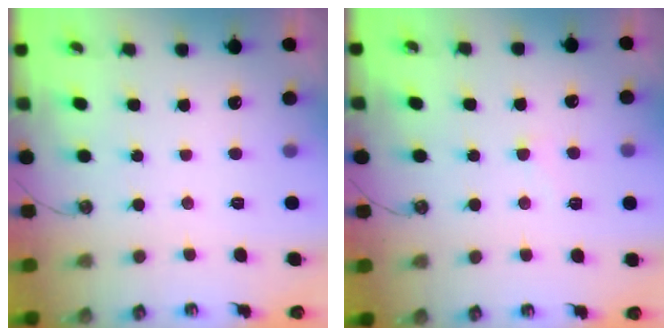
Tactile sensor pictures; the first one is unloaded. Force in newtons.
{"total": 4.9, "press": 4.9, "slide": 0.6}